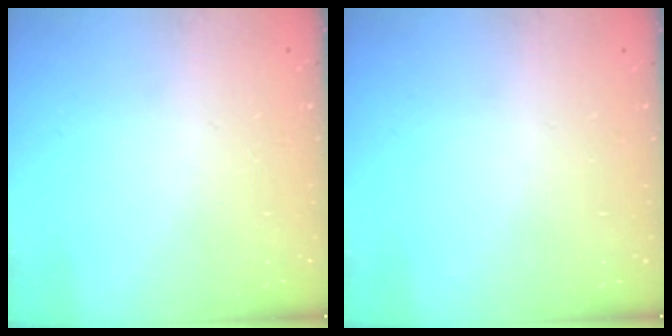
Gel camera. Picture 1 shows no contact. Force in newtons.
{"total": 0.0}